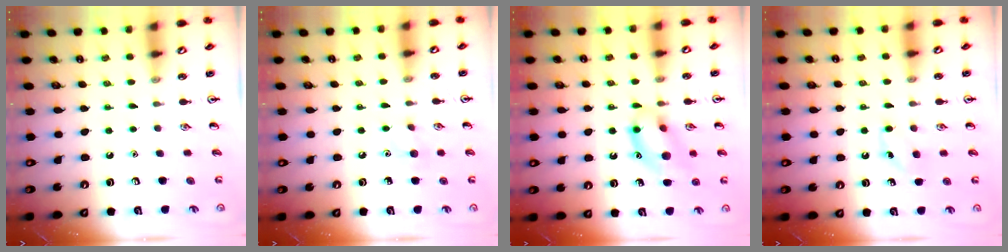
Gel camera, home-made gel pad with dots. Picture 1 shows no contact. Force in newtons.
{"total": 5.9, "press": 5.7, "slide": 1.2}
{"total": 12.8, "press": 12.7, "slide": 1.3}
{"total": 6.3, "press": 6.0, "slide": 2.0}